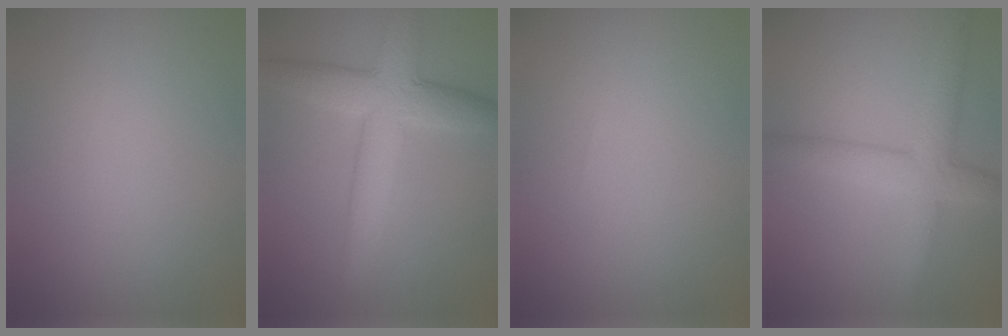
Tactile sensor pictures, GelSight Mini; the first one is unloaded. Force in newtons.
{"total": 6.5, "press": 6.5, "slide": 0.2}
{"total": 0.0}
{"total": 4.7, "press": 4.7, "slide": 0.3}